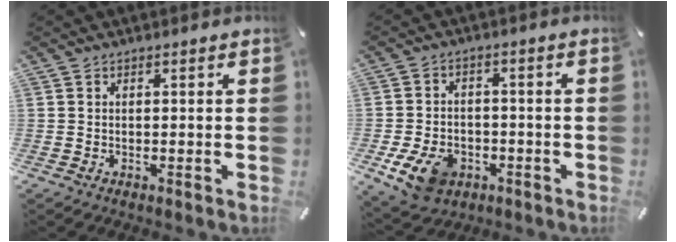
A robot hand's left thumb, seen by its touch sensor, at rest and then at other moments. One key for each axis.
{"total": 9.7, "fx": -4.0, "fy": 7.2, "fz": 5.2, "tx": -0.102, "ty": 0.015, "tz": -0.073}